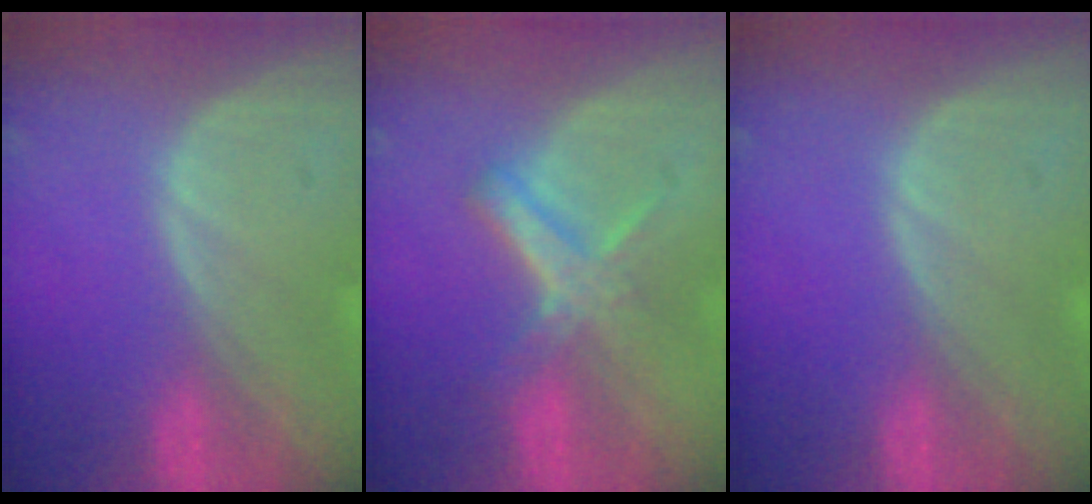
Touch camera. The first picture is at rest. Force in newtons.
{"total": 5.8, "press": 5.3, "slide": 2.4}
{"total": 0.0}